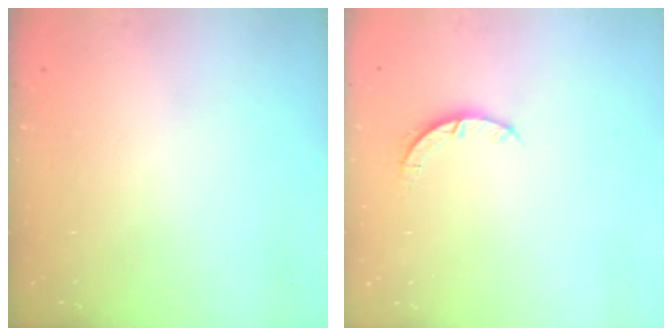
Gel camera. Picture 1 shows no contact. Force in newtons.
{"total": 2.7, "press": 2.7, "slide": 0.4}